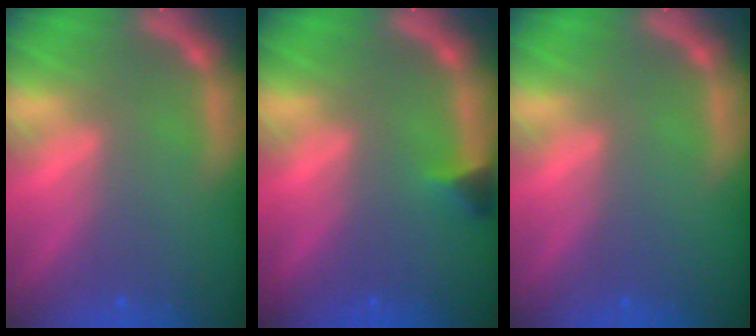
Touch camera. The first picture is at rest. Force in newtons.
{"total": 1.4}
{"total": 0.0}